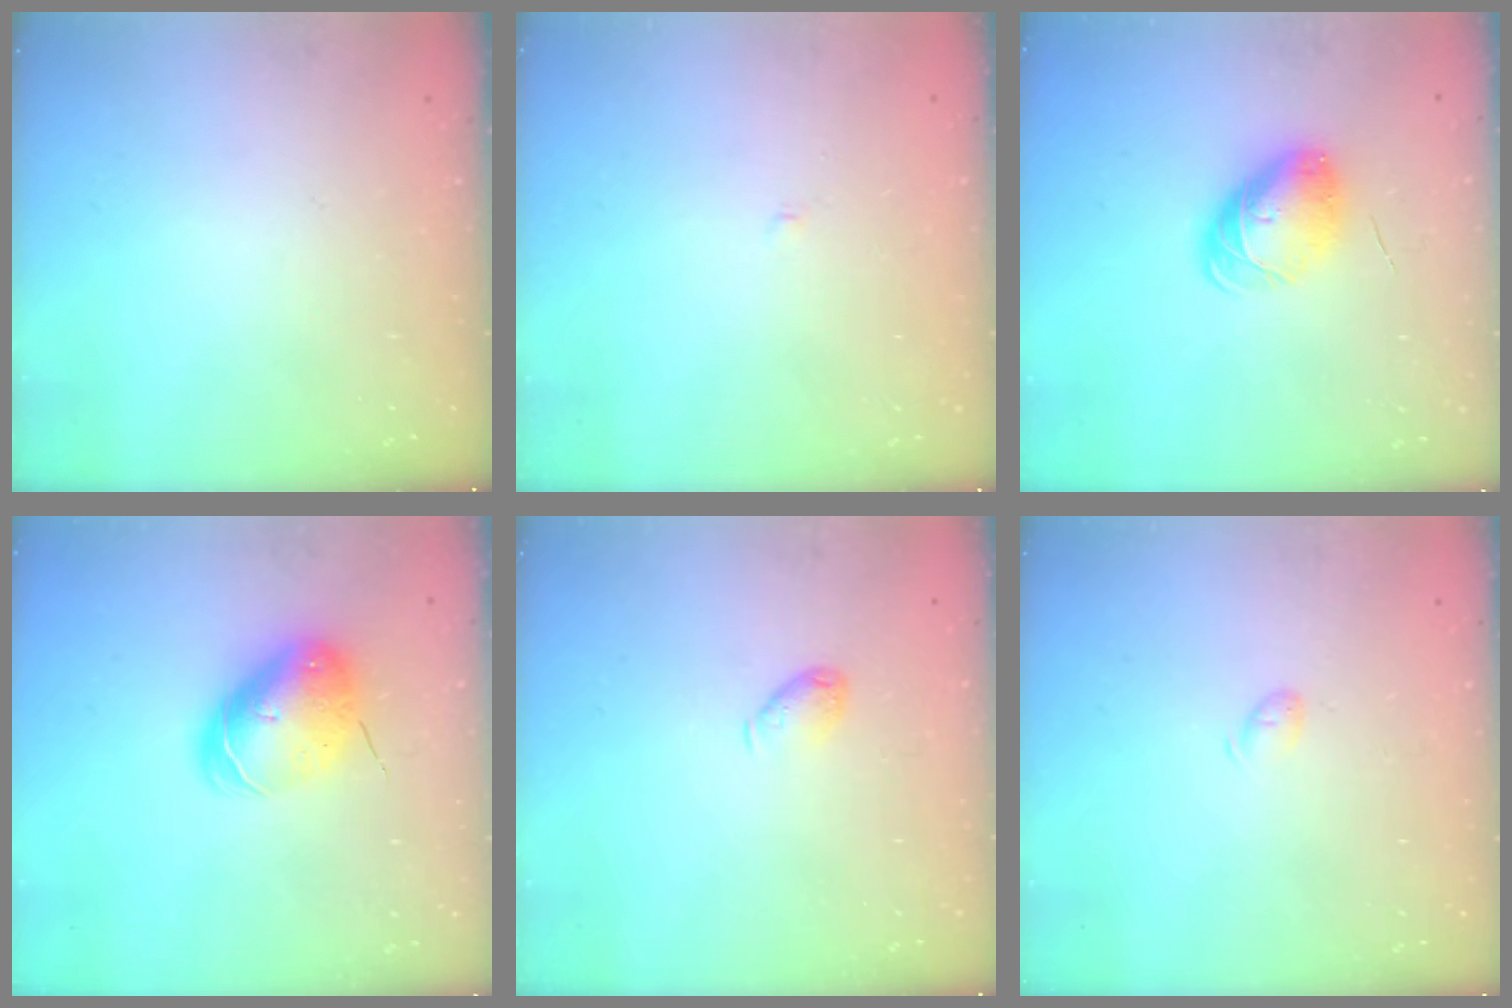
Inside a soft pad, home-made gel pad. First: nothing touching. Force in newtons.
{"total": 1.9, "press": 1.9, "slide": 0.2}
{"total": 7.4, "press": 7.4, "slide": 0.9}
{"total": 8.1, "press": 8.0, "slide": 1.5}
{"total": 4.9, "press": 4.9, "slide": 0.4}
{"total": 3.9, "press": 3.8, "slide": 0.5}